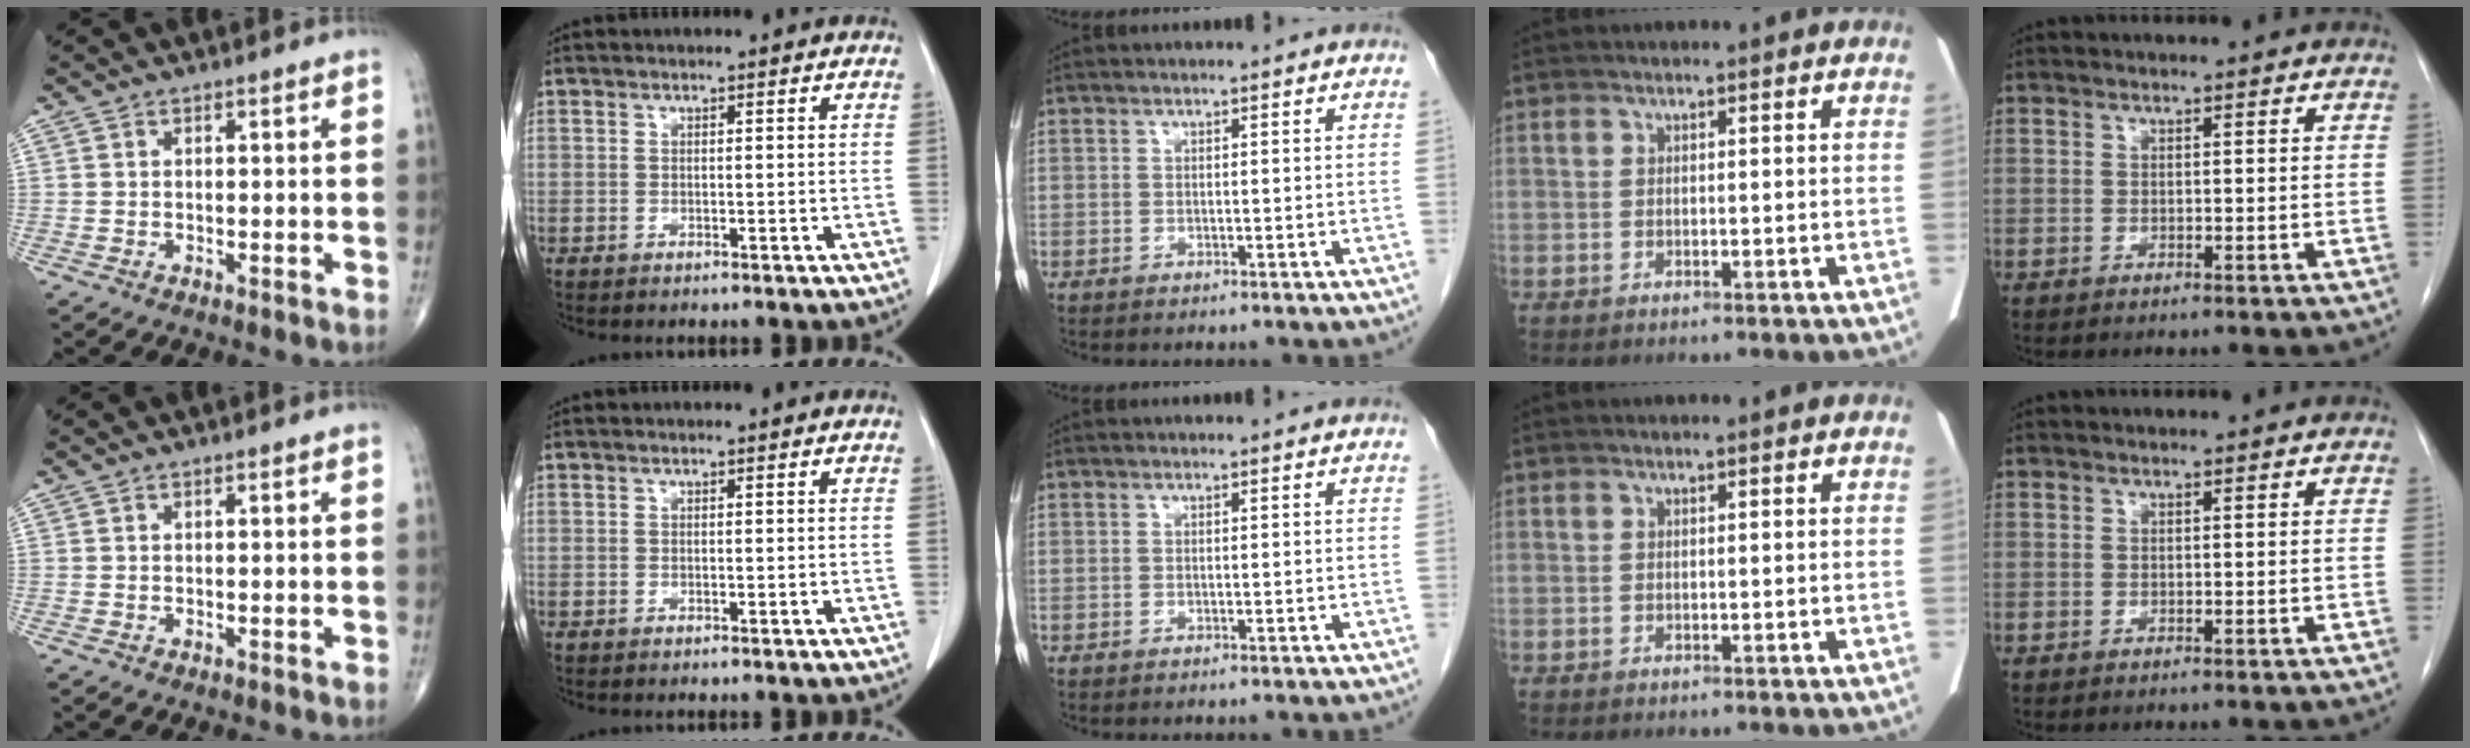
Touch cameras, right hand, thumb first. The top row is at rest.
{}